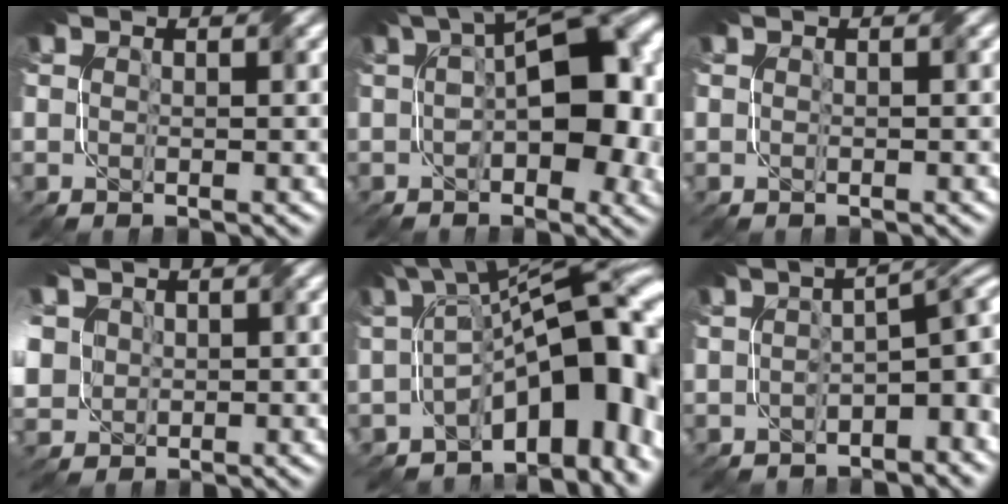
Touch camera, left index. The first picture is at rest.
{"total": 12.1, "force": [0.6, 5.9, 10.6], "torque": [-0.142, 0.012, 0.009]}
{"total": 0.0}
{"total": 7.1, "force": [0.1, 6.4, 3.2], "torque": [-0.099, 0.005, -0.020]}
{"total": 15.2, "force": [-3.5, 8.3, 12.2], "torque": [-0.150, 0.004, -0.046]}
{"total": 5.2, "force": [-1.6, 2.4, 4.3], "torque": [-0.043, 0.005, -0.026]}